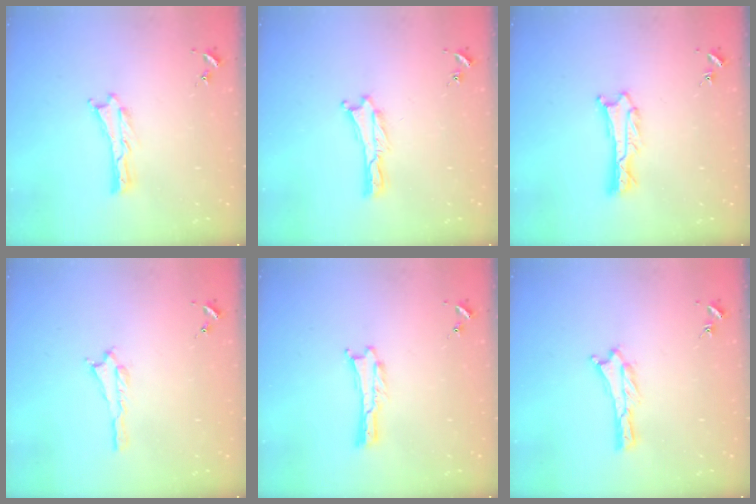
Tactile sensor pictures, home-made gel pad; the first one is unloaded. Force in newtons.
{"total": 0.0}
{"total": 0.9, "press": 0.9, "slide": 0.1}
{"total": 0.6, "press": 0.6, "slide": 0.2}
{"total": 0.0}
{"total": 0.0}